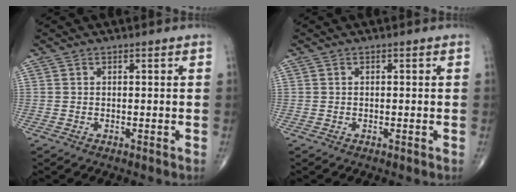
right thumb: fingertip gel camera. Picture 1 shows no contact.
{"total": 0.0}